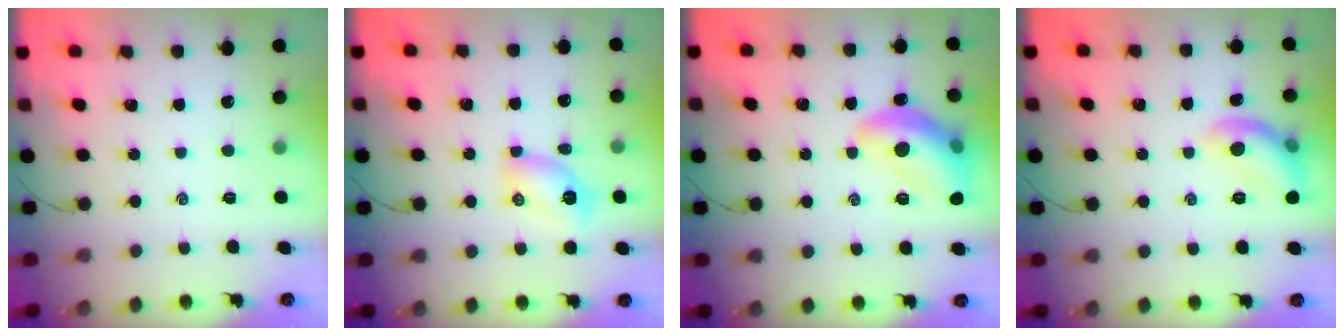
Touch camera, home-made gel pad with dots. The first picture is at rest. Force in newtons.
{"total": 6.0, "press": 5.9, "slide": 1.4}
{"total": 14.6, "press": 14.5, "slide": 1.5}
{"total": 10.0, "press": 9.9, "slide": 1.0}